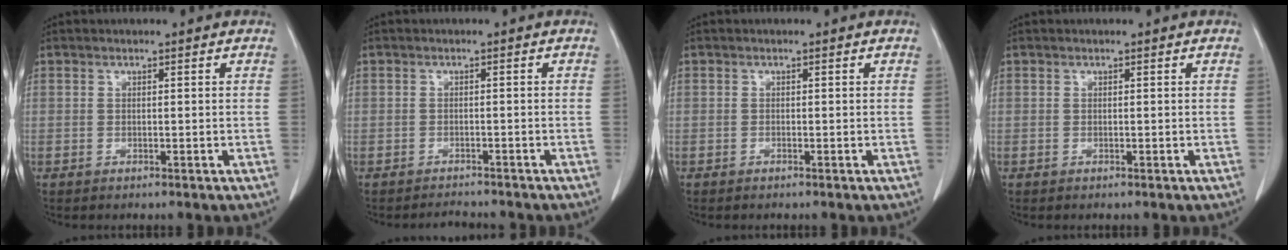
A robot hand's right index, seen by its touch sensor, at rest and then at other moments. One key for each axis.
{"total": 2.3, "fx": -2.2, "fy": 0.8, "fz": -0.2, "tx": 0.000, "ty": -0.003, "tz": -0.035}
{"total": 0.0}
{"total": 0.0}